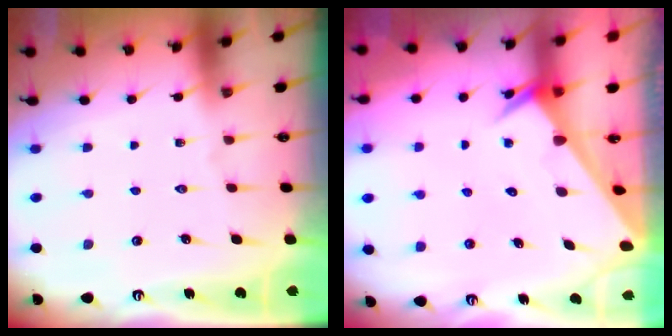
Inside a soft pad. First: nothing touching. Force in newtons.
{"total": 2.4, "press": 2.4, "slide": 0.0}